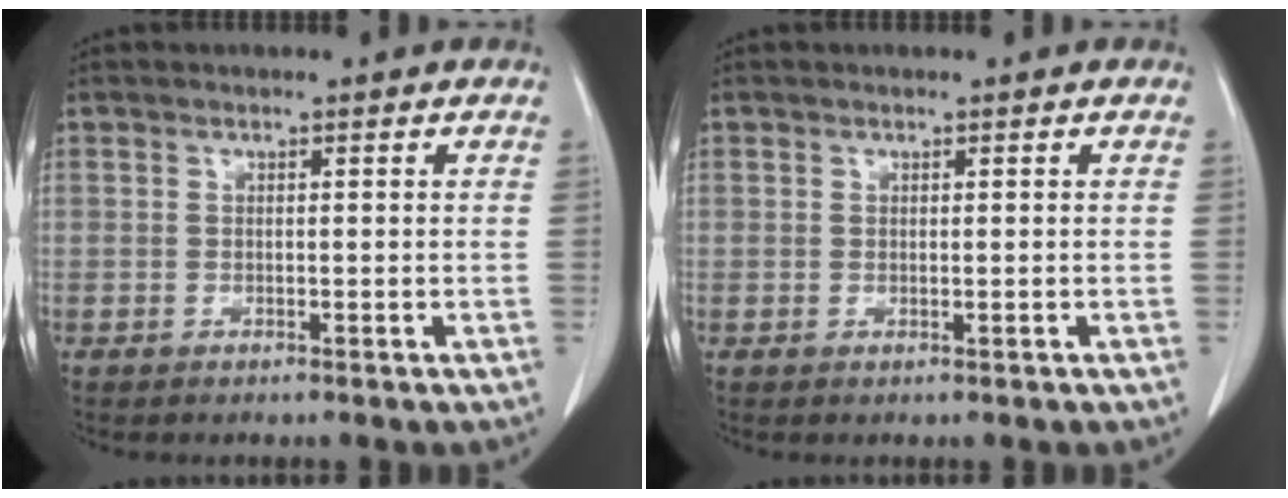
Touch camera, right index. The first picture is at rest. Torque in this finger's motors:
{"motor_torque": [0.00, 0.00, 0.00, 0.00]}